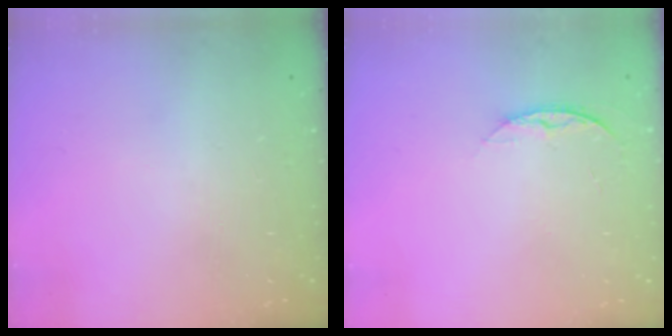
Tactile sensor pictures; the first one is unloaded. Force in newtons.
{"total": 6.4, "press": 6.3, "slide": 0.8}